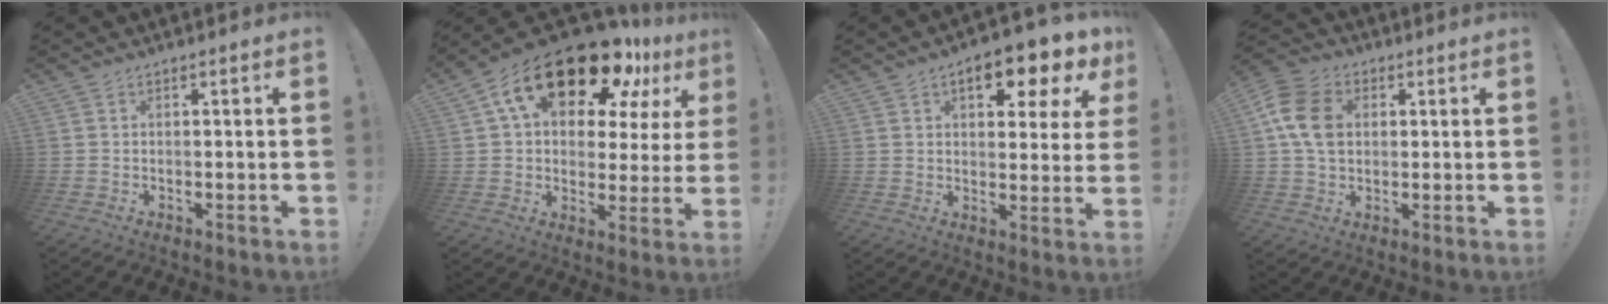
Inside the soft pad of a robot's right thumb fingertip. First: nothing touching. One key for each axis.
{"total": 22.3, "fx": 13.0, "fy": 10.6, "fz": 14.7, "tx": -0.238, "ty": -0.081, "tz": 0.222}
{"total": 9.5, "fx": 4.6, "fy": 4.2, "fz": 7.2, "tx": -0.087, "ty": -0.026, "tz": 0.073}
{"total": 12.0, "fx": 2.3, "fy": 9.1, "fz": 7.5, "tx": -0.128, "ty": 0.012, "tz": 0.048}